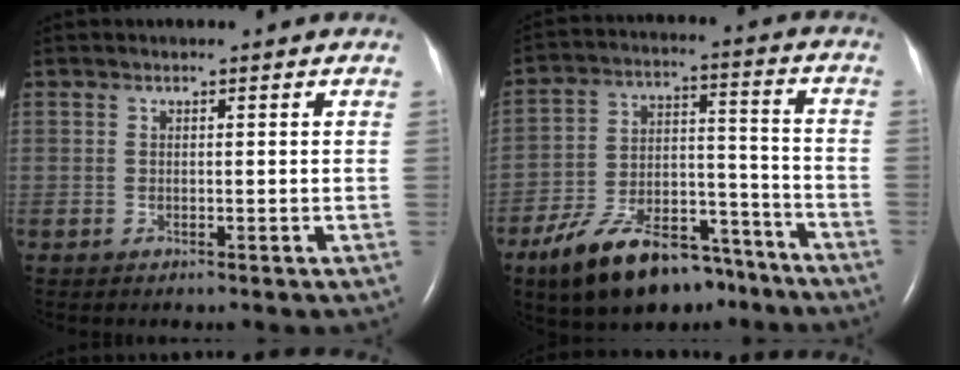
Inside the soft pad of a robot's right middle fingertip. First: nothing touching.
{"total": 17.5, "force": [-13.0, 7.3, 9.2], "torque": [-0.161, 0.026, -0.213]}